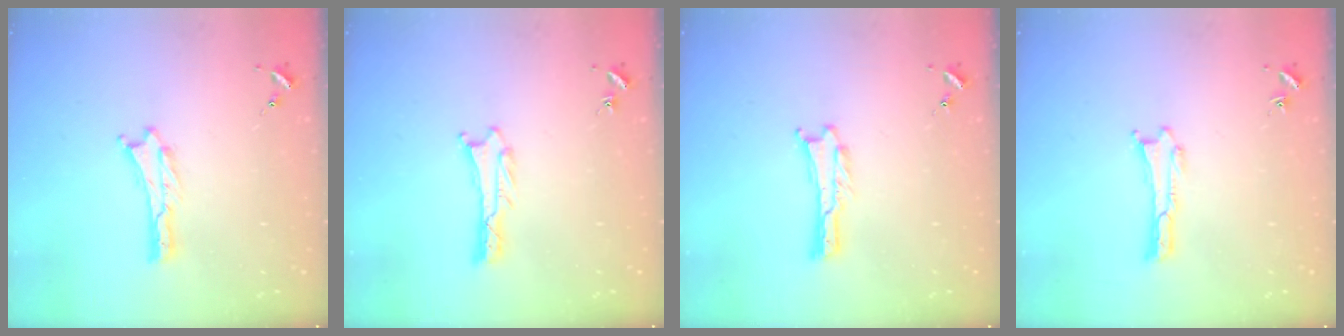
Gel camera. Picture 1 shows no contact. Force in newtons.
{"total": 0.6, "press": 0.6, "slide": 0.1}
{"total": 0.0}
{"total": 0.0}